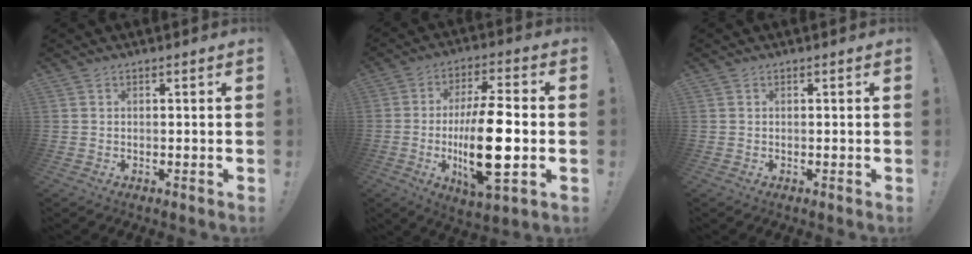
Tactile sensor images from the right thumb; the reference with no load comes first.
{"total": 19.1, "force": [-3.0, 5.7, 18.0], "torque": [-0.316, -0.004, -0.048]}
{"total": 0.0}